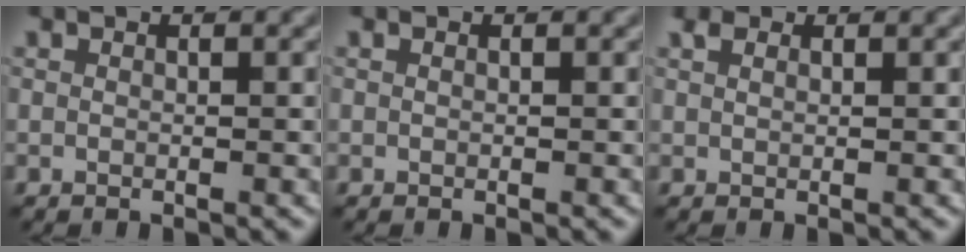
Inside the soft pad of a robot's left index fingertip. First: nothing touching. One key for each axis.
{"total": 0.0}
{"total": 1.3, "fx": 0.9, "fy": 0.7, "fz": 0.7, "tx": -0.016, "ty": 0.004, "tz": 0.016}